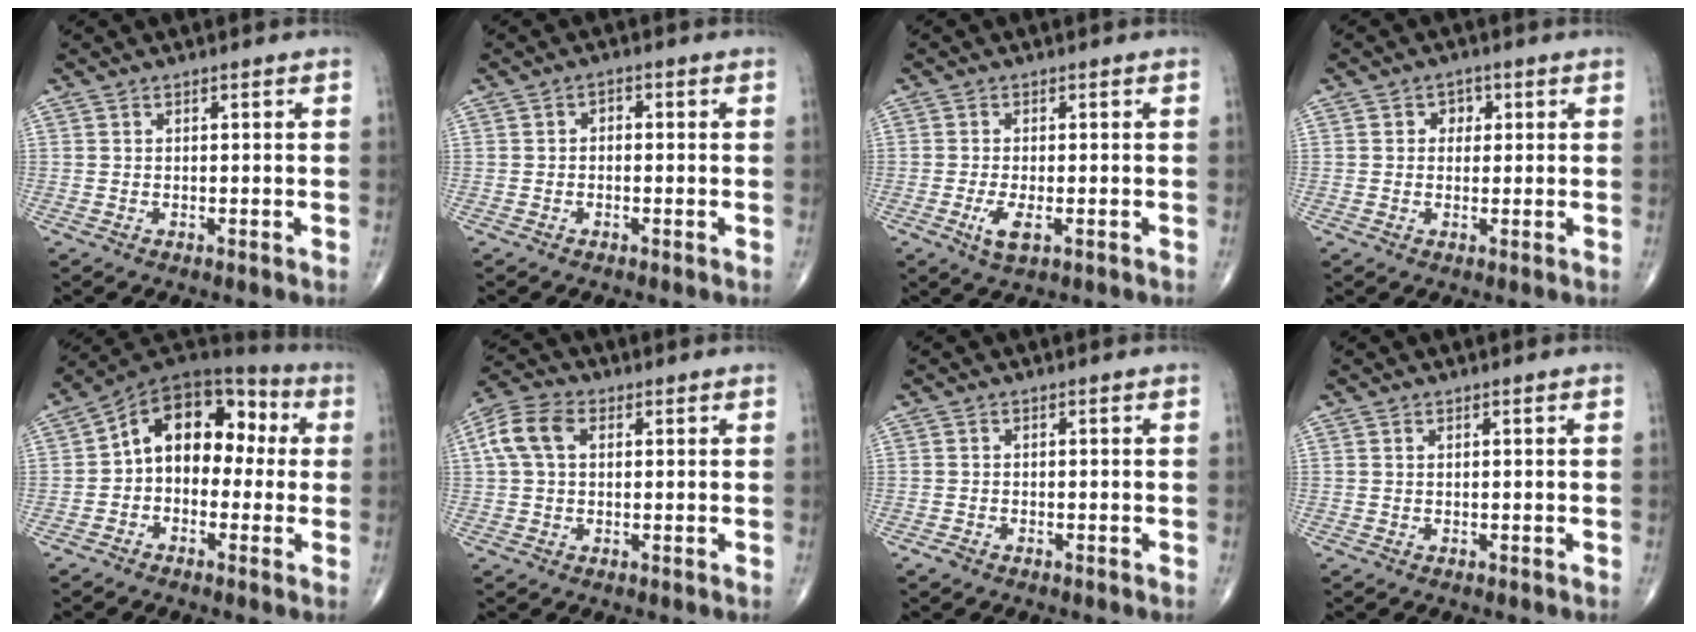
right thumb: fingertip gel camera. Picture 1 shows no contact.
{"total": 1.5, "force": [-0.2, 1.1, 1.0], "torque": [-0.005, 0.006, -0.009]}
{"total": 3.7, "force": [-1.2, 1.3, 3.2], "torque": [-0.071, -0.008, -0.021]}
{"total": 2.8, "force": [0.7, 2.4, 1.3], "torque": [0.003, 0.002, 0.004]}
{"total": 14.5, "force": [0.8, 9.9, 10.6], "torque": [-0.118, 0.054, -0.004]}
{"total": 7.5, "force": [1.7, 4.9, 5.4], "torque": [-0.121, 0.023, 0.030]}
{"total": 1.0, "force": [-0.7, 0.6, 0.4], "torque": [-0.011, 0.000, -0.015]}
{"total": 0.0}